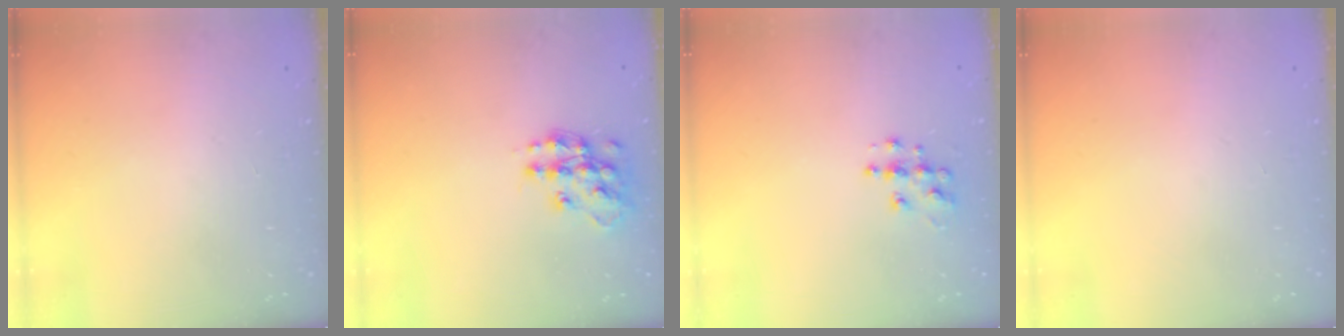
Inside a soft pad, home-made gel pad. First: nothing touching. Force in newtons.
{"total": 13.2, "press": 13.1, "slide": 0.9}
{"total": 7.0, "press": 6.9, "slide": 0.3}
{"total": 0.0}